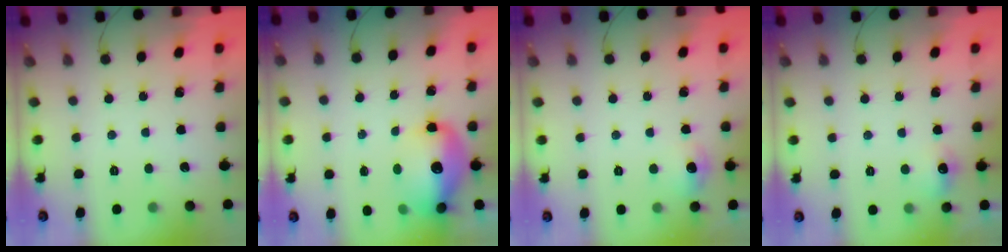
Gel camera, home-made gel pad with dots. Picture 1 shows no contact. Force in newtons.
{"total": 13.8, "press": 13.4, "slide": 3.1}
{"total": 5.4, "press": 5.2, "slide": 1.6}
{"total": 5.3, "press": 5.1, "slide": 1.2}